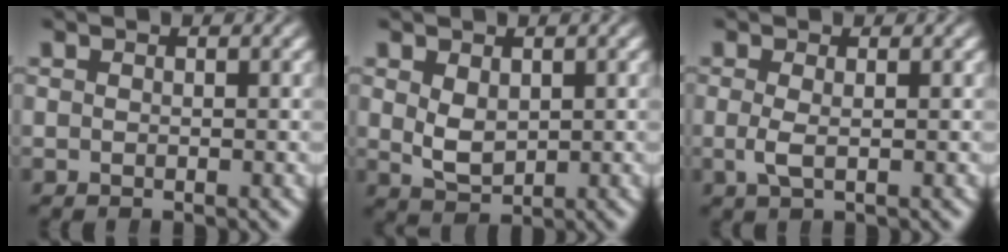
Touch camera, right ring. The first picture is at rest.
{"total": 2.1, "force": [0.3, 1.4, 1.5], "torque": [-0.042, -0.019, 0.023]}
{"total": 1.2, "force": [-0.3, 0.1, 1.2], "torque": [-0.041, -0.019, 0.002]}